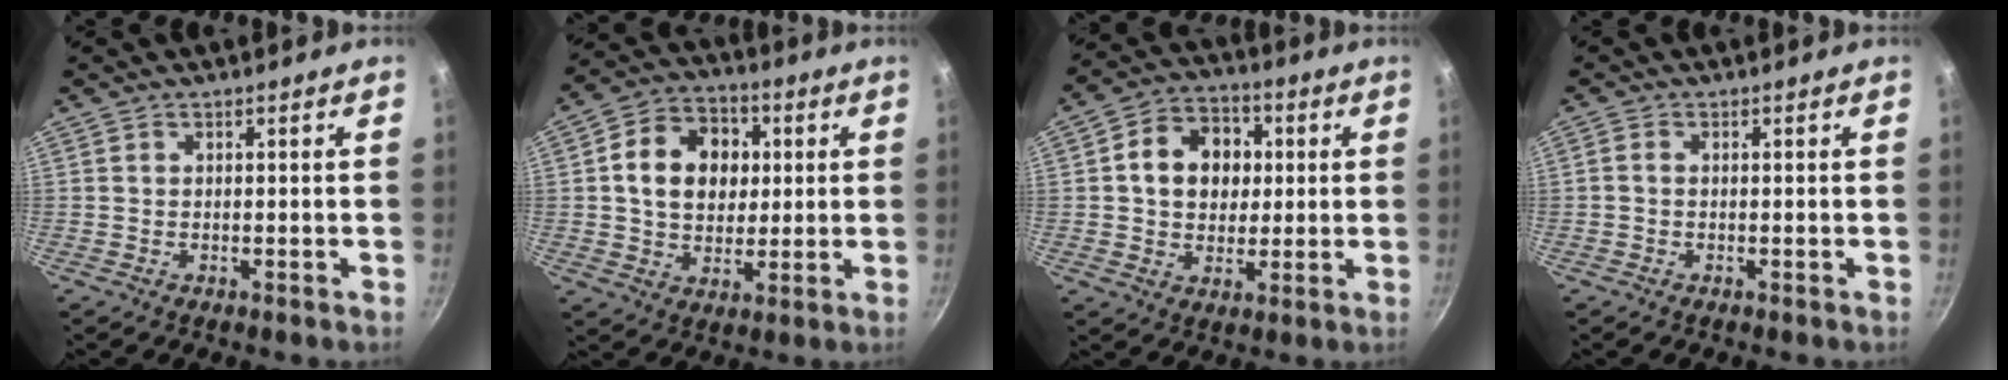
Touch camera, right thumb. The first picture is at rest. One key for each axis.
{"total": 14.1, "fx": 2.3, "fy": 11.1, "fz": 8.4, "tx": -0.112, "ty": 0.015, "tz": 0.030}
{"total": 12.5, "fx": 1.9, "fy": 9.9, "fz": 7.3, "tx": -0.085, "ty": 0.015, "tz": 0.020}
{"total": 0.9, "fx": -0.2, "fy": 0.6, "fz": 0.6, "tx": -0.013, "ty": 0.005, "tz": -0.005}